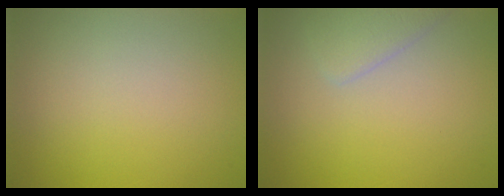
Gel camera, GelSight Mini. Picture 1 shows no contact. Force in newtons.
{"total": 2.0, "press": 2.0, "slide": 0.1}